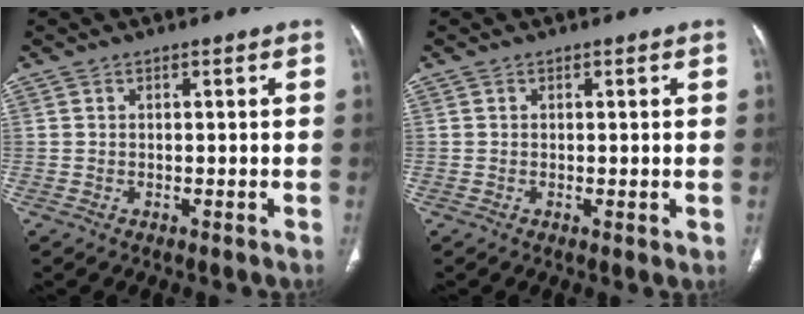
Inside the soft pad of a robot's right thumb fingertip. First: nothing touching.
{"total": 0.7, "force": [0.0, 0.1, 0.7], "torque": [-0.017, -0.005, -0.001]}